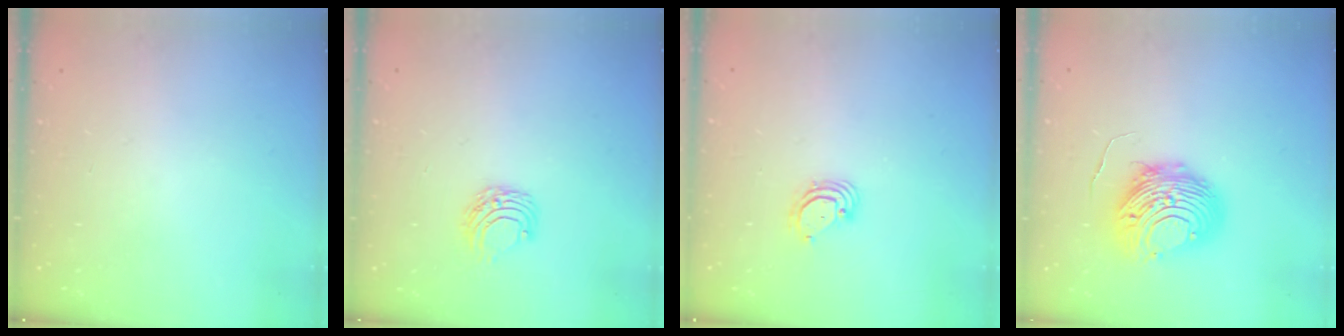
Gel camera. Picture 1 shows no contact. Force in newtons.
{"total": 6.7, "press": 6.7, "slide": 0.5}
{"total": 3.9, "press": 3.9, "slide": 0.1}
{"total": 10.7, "press": 10.6, "slide": 1.1}